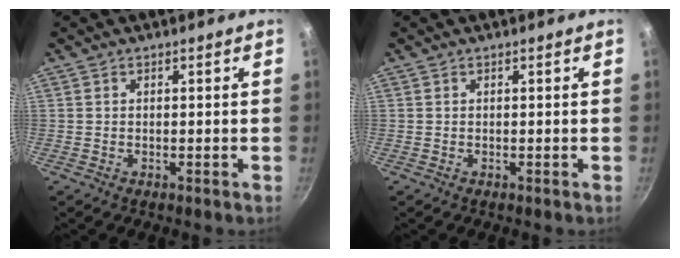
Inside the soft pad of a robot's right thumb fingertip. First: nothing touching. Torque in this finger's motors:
{"motor_torque": [0.00, 0.00, 0.02, 0.02, 0.00]}